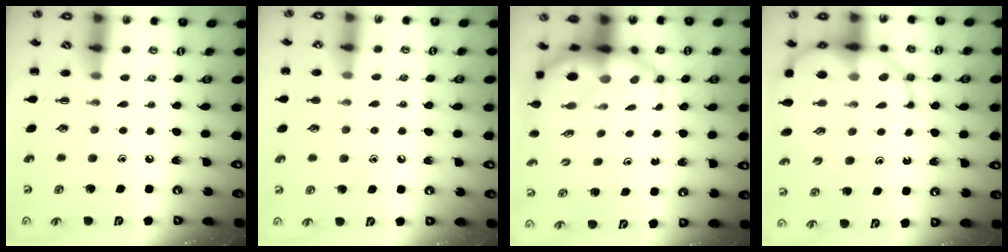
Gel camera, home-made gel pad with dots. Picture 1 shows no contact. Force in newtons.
{"total": 8.2, "press": 7.8, "slide": 2.4}
{"total": 8.2, "press": 7.9, "slide": 2.3}
{"total": 13.6, "press": 13.2, "slide": 3.2}